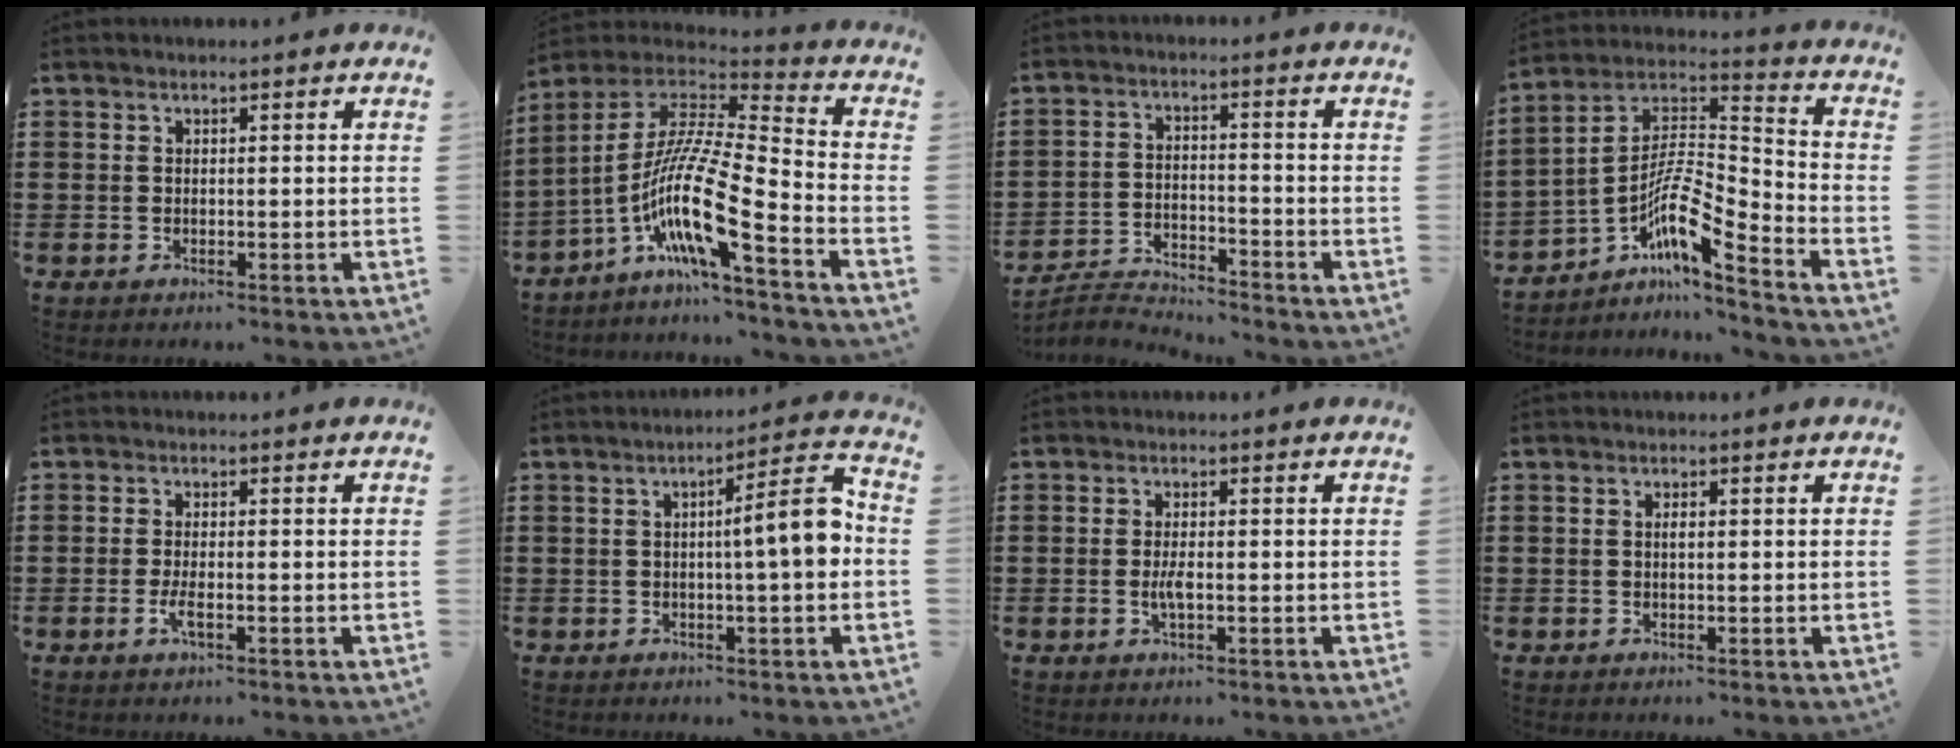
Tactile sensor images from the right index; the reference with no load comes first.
{"total": 14.5, "force": [-7.2, 2.0, 12.4], "torque": [-0.275, -0.026, -0.150]}
{"total": 3.6, "force": [-3.6, 0.3, 0.2], "torque": [-0.018, 0.004, -0.079]}
{"total": 9.2, "force": [-5.1, 1.6, 7.5], "torque": [-0.155, -0.022, -0.106]}
{"total": 2.5, "force": [-1.0, 0.4, 2.2], "torque": [-0.053, -0.009, -0.021]}
{"total": 8.1, "force": [0.1, 0.8, 8.0], "torque": [-0.118, -0.010, -0.007]}
{"total": 2.6, "force": [-0.6, 0.5, 2.4], "torque": [-0.051, -0.006, -0.013]}
{"total": 0.9, "force": [0.1, 0.3, 0.8], "torque": [-0.016, -0.002, 0.002]}